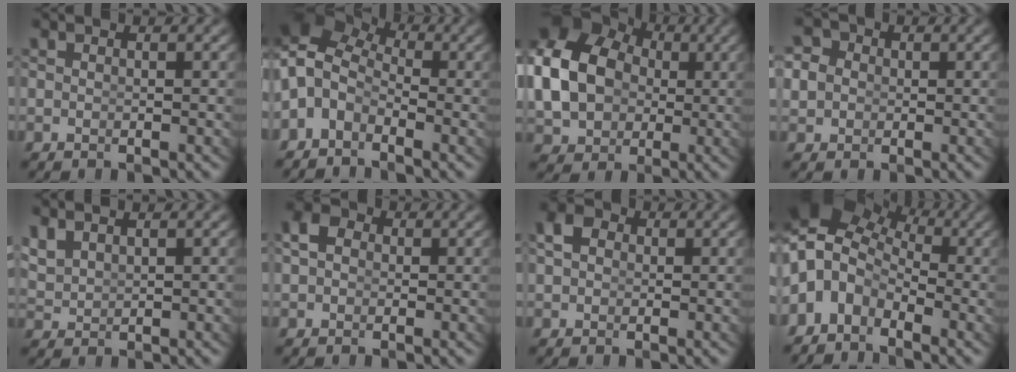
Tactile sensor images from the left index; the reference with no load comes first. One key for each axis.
{"total": 7.9, "fx": 1.3, "fy": 6.8, "fz": 3.7, "tx": -0.098, "ty": -0.014, "tz": 0.015}
{"total": 10.1, "fx": 1.2, "fy": 7.9, "fz": 6.2, "tx": -0.142, "ty": -0.022, "tz": 0.038}
{"total": 5.2, "fx": 0.8, "fy": 4.7, "fz": 2.2, "tx": -0.051, "ty": -0.004, "tz": 0.005}
{"total": 1.9, "fx": 1.2, "fy": 1.2, "fz": 0.9, "tx": -0.030, "ty": -0.010, "tz": 0.039}
{"total": 2.9, "fx": 0.8, "fy": 2.4, "fz": 1.6, "tx": -0.026, "ty": 0.002, "tz": 0.007}
{"total": 2.4, "fx": 0.8, "fy": 1.9, "fz": 1.3, "tx": -0.026, "ty": -0.004, "tz": 0.013}
{"total": 11.9, "fx": 1.1, "fy": 9.8, "fz": 6.7, "tx": -0.139, "ty": -0.017, "tz": 0.009}